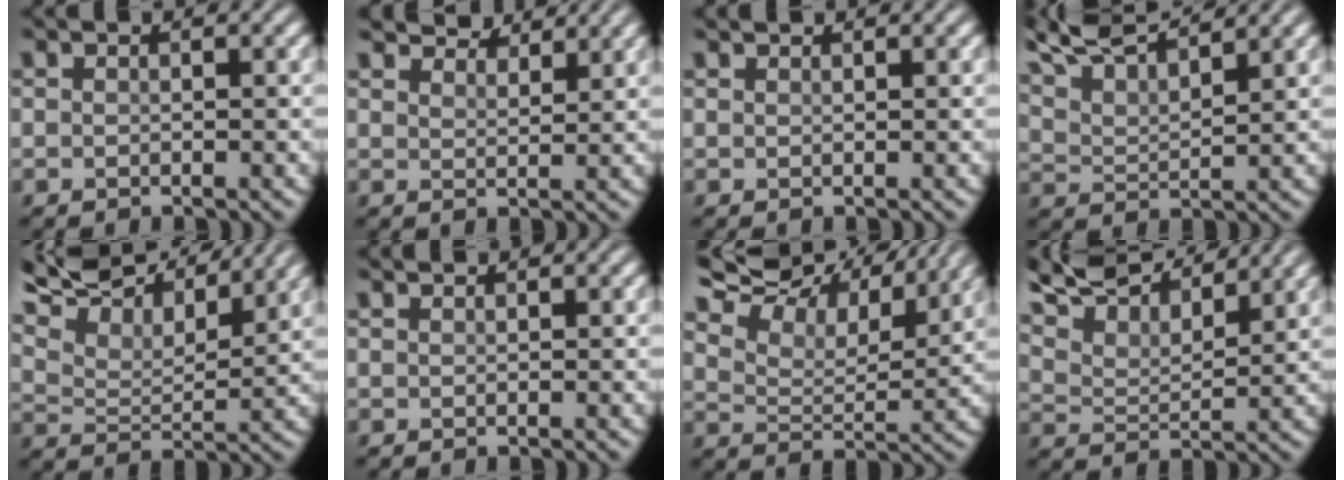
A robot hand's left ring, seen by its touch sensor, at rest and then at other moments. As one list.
[{"total": 4.4, "force": [4.2, 0.6, 1.0], "torque": [-0.022, -0.005, 0.066]}, {"total": 1.0, "force": [1.0, 0.1, 0.1], "torque": [-0.006, -0.002, 0.010]}, {"total": 8.8, "force": [7.6, 1.9, 4.1], "torque": [-0.084, 0.025, 0.102]}, {"total": 11.4, "force": [9.8, 2.8, 5.1], "torque": [-0.123, 0.016, 0.136]}, {"total": 0.7, "force": [0.7, 0.0, 0.0], "torque": [-0.003, -0.004, 0.007]}, {"total": 12.4, "force": [10.5, 3.7, 5.5], "torque": [-0.128, 0.010, 0.154]}, {"total": 9.2, "force": [8.2, 1.9, 3.6], "torque": [-0.086, 0.019, 0.126]}]